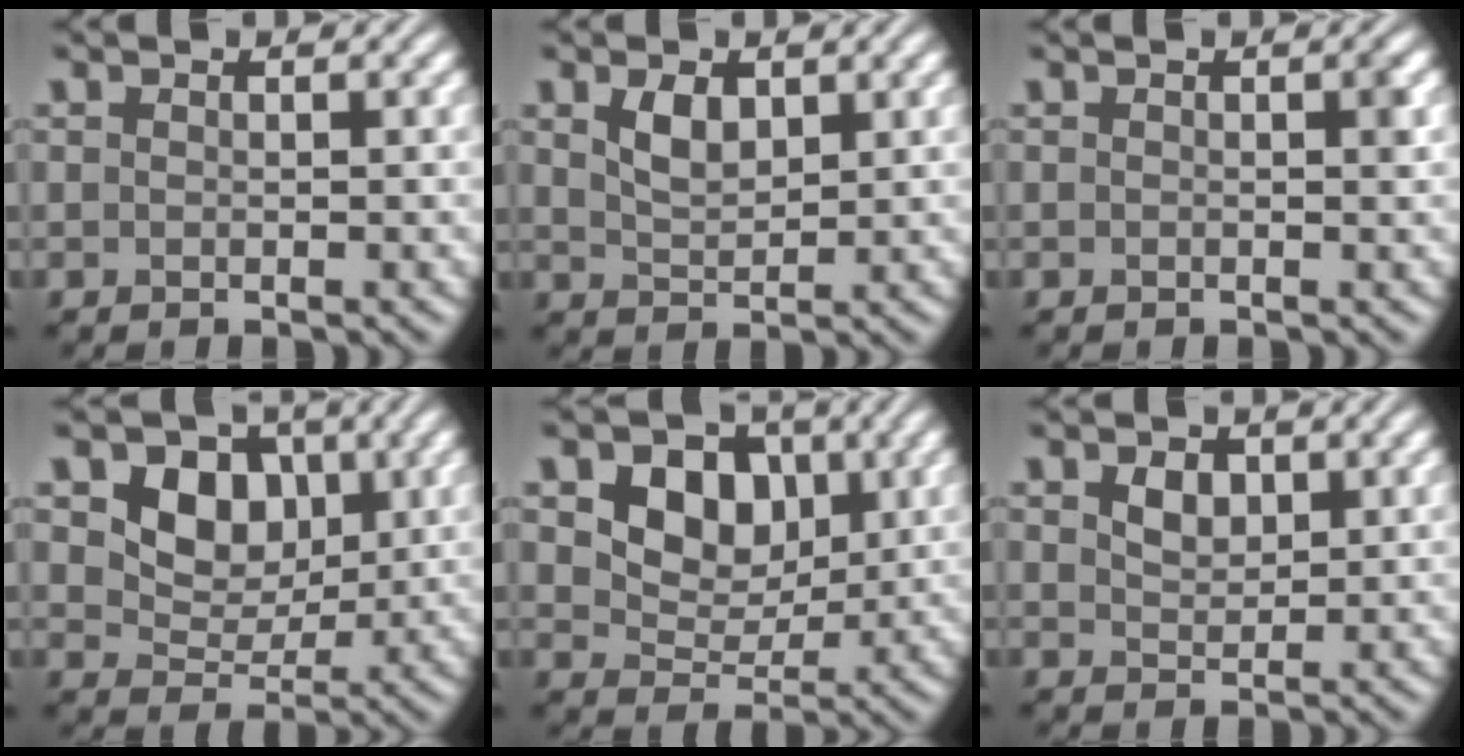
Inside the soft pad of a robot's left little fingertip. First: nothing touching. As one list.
[{"total": 2.6, "force": [1.3, 1.4, 1.7], "torque": [-0.040, -0.001, 0.029]}, {"total": 0.8, "force": [0.1, 0.1, 0.8], "torque": [-0.009, 0.002, 0.002]}, {"total": 5.6, "force": [2.0, 4.2, 3.0], "torque": [-0.059, -0.015, 0.030]}, {"total": 6.9, "force": [2.5, 5.1, 3.9], "torque": [-0.080, -0.003, 0.043]}, {"total": 2.1, "force": [1.0, 1.3, 1.2], "torque": [-0.027, 0.000, 0.020]}]